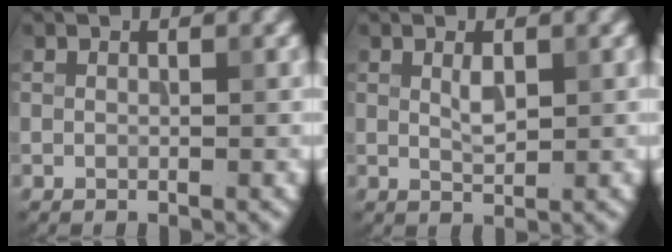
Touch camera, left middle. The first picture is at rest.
{"total": 1.0, "force": [0.1, 0.2, 0.9], "torque": [-0.021, -0.005, 0.001]}